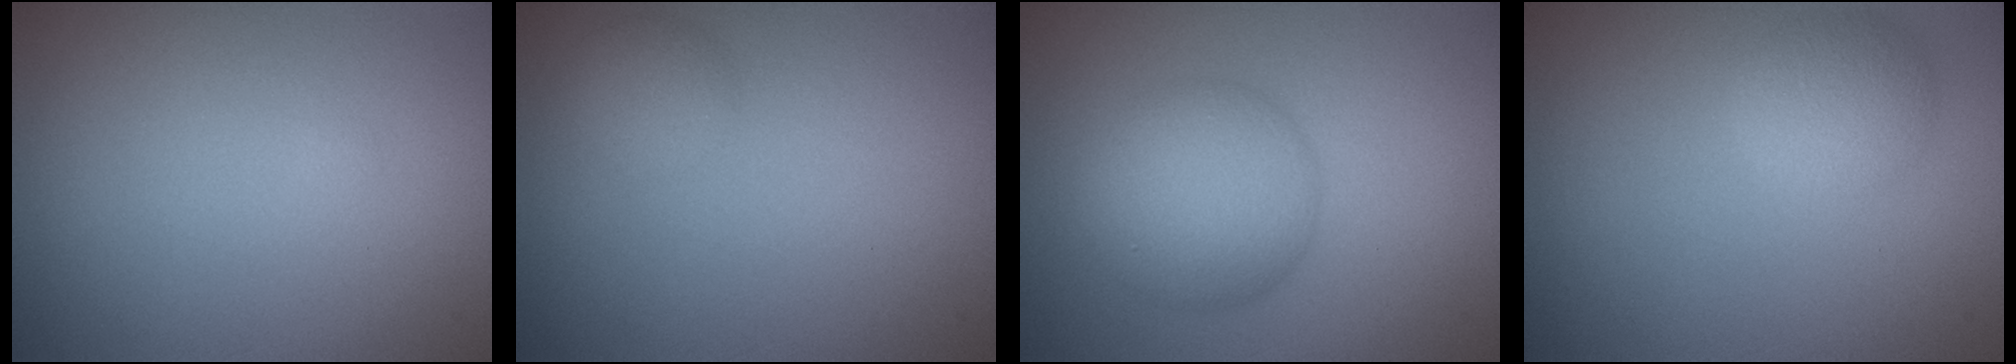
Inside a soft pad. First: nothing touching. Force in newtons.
{"total": 1.4, "press": 1.4, "slide": 0.0}
{"total": 5.4, "press": 5.4, "slide": 0.1}
{"total": 2.7, "press": 2.7, "slide": 0.1}